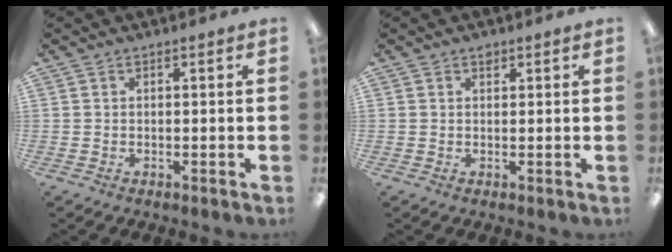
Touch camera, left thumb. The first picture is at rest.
{"total": 1.4, "force": [1.0, 0.8, 0.5], "torque": [-0.004, -0.003, 0.016]}